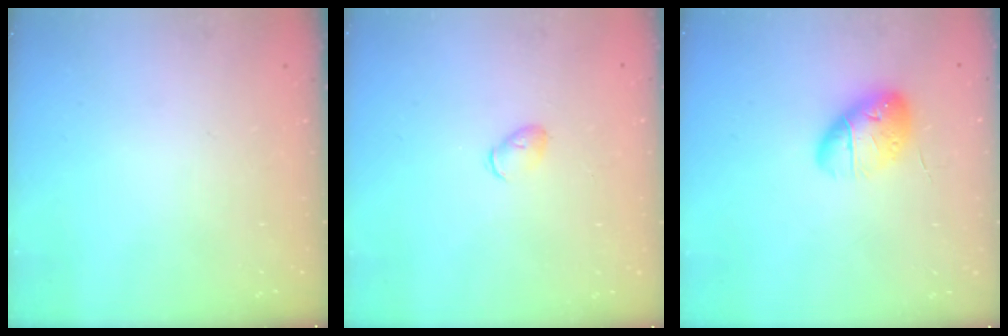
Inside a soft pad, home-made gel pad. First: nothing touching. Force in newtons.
{"total": 4.6, "press": 4.5, "slide": 1.1}
{"total": 12.9, "press": 12.6, "slide": 2.8}